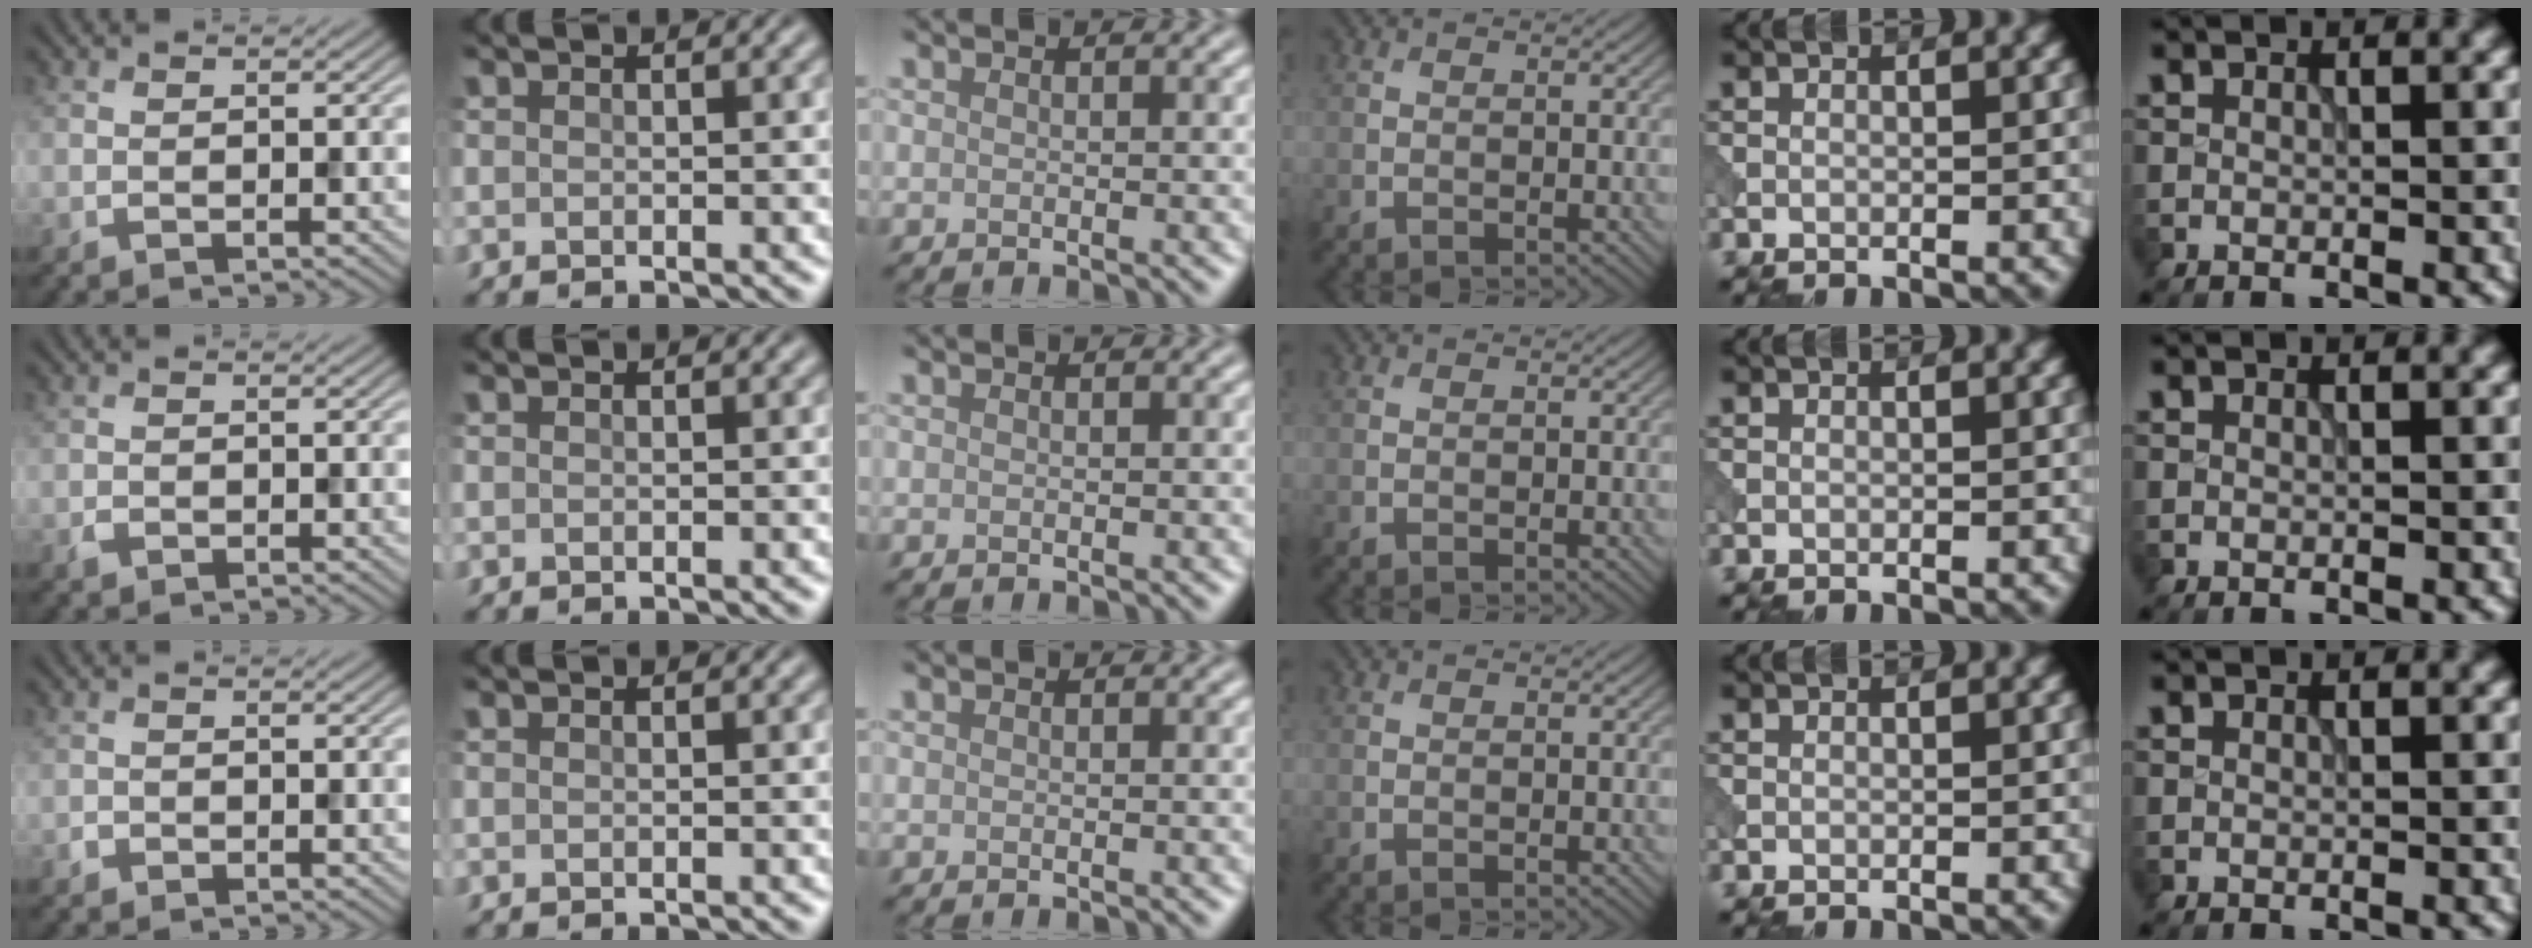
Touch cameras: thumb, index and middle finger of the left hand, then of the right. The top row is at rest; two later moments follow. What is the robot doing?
{"motion": "open", "object": "sandwich press"}